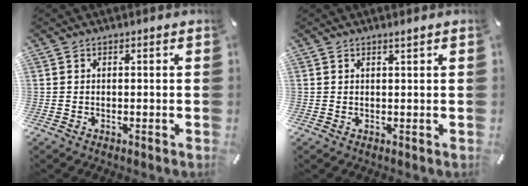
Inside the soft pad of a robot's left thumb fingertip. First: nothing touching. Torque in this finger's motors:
{"motor_torque": [-0.01, -0.02, 0.03, -0.05, 0.02]}